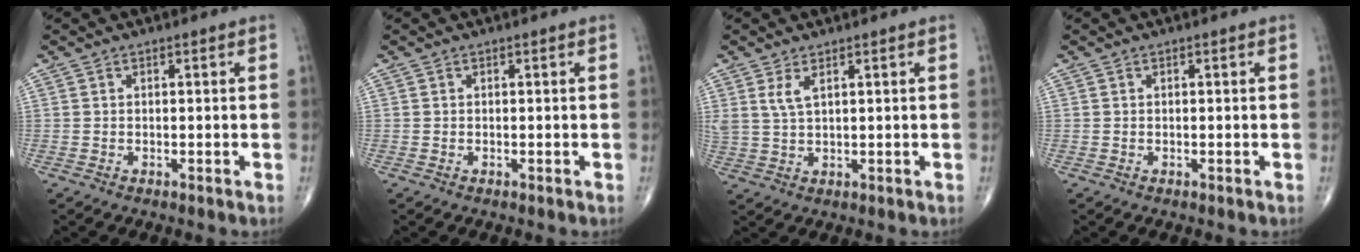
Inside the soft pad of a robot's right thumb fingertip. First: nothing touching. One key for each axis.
{"total": 0.0}
{"total": 3.2, "fx": 1.6, "fy": 1.1, "fz": 2.5, "tx": -0.057, "ty": -0.006, "tz": 0.041}
{"total": 0.0}